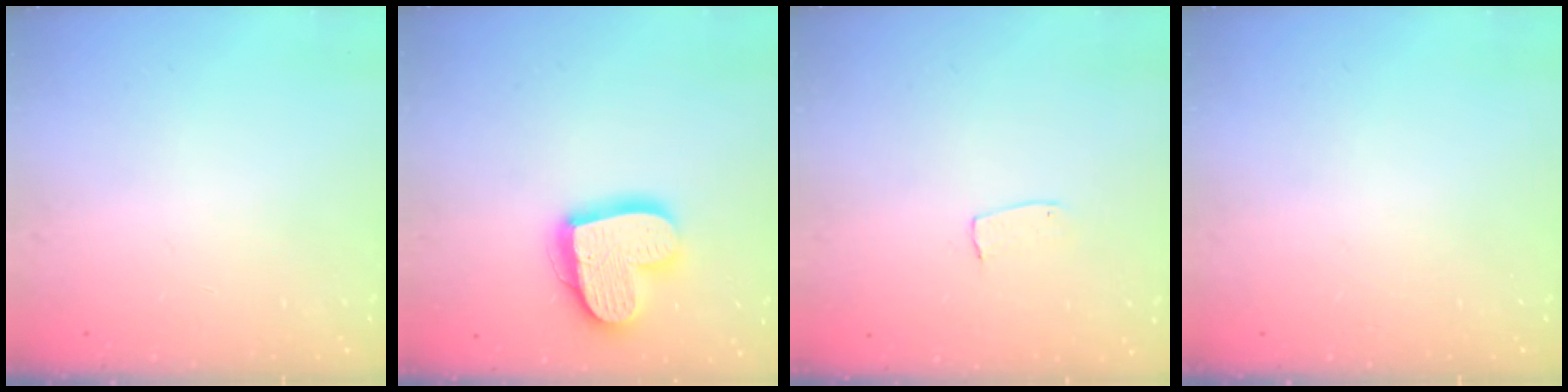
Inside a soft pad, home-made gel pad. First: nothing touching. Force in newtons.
{"total": 17.7, "press": 17.7, "slide": 1.5}
{"total": 3.7, "press": 3.7, "slide": 0.2}
{"total": 0.0}